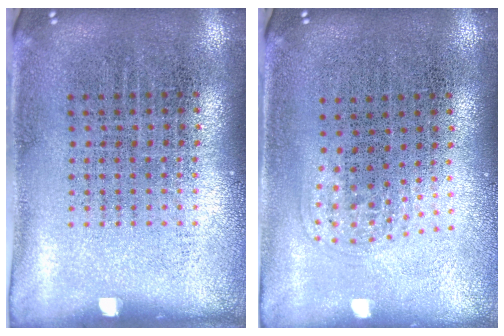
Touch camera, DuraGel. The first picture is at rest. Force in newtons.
{"total": 1.0, "press": 0.6, "slide": 0.8}